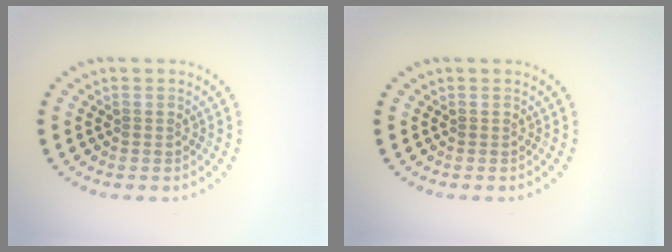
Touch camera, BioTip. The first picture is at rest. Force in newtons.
{"total": 0.0}